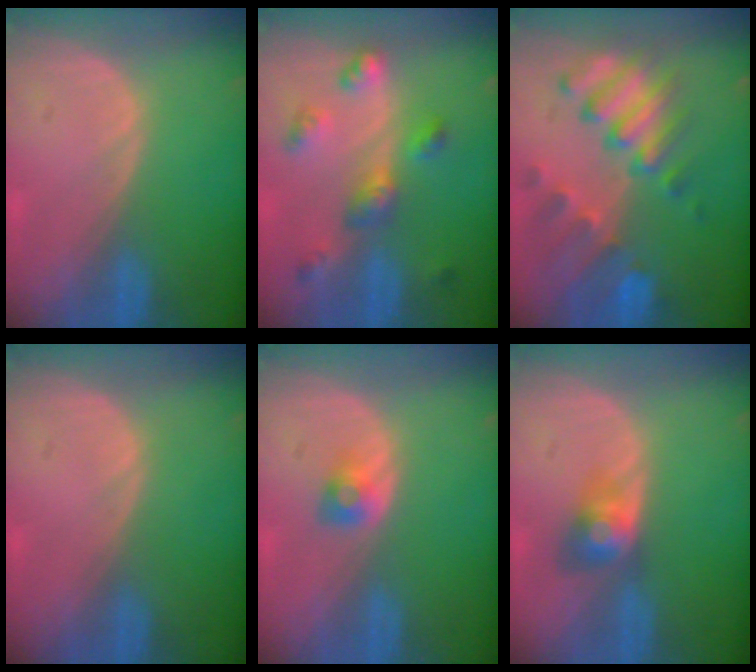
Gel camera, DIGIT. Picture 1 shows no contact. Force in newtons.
{"total": 6.5, "press": 5.8, "slide": 2.9}
{"total": 10.4, "press": 9.0, "slide": 5.2}
{"total": 0.0}
{"total": 2.3, "press": 2.2, "slide": 0.5}
{"total": 3.5, "press": 3.5, "slide": 0.2}